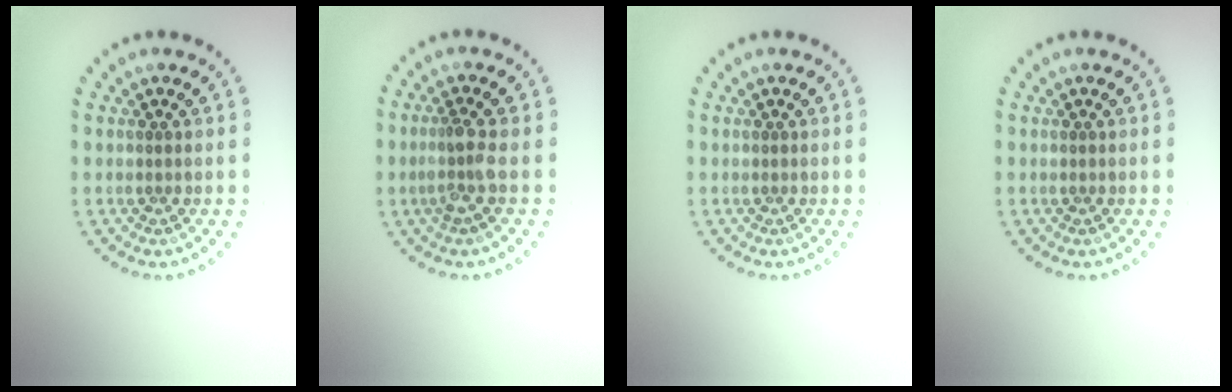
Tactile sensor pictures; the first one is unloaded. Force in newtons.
{"total": 1.9, "press": 1.6, "slide": 0.9}
{"total": 0.0}
{"total": 0.0}